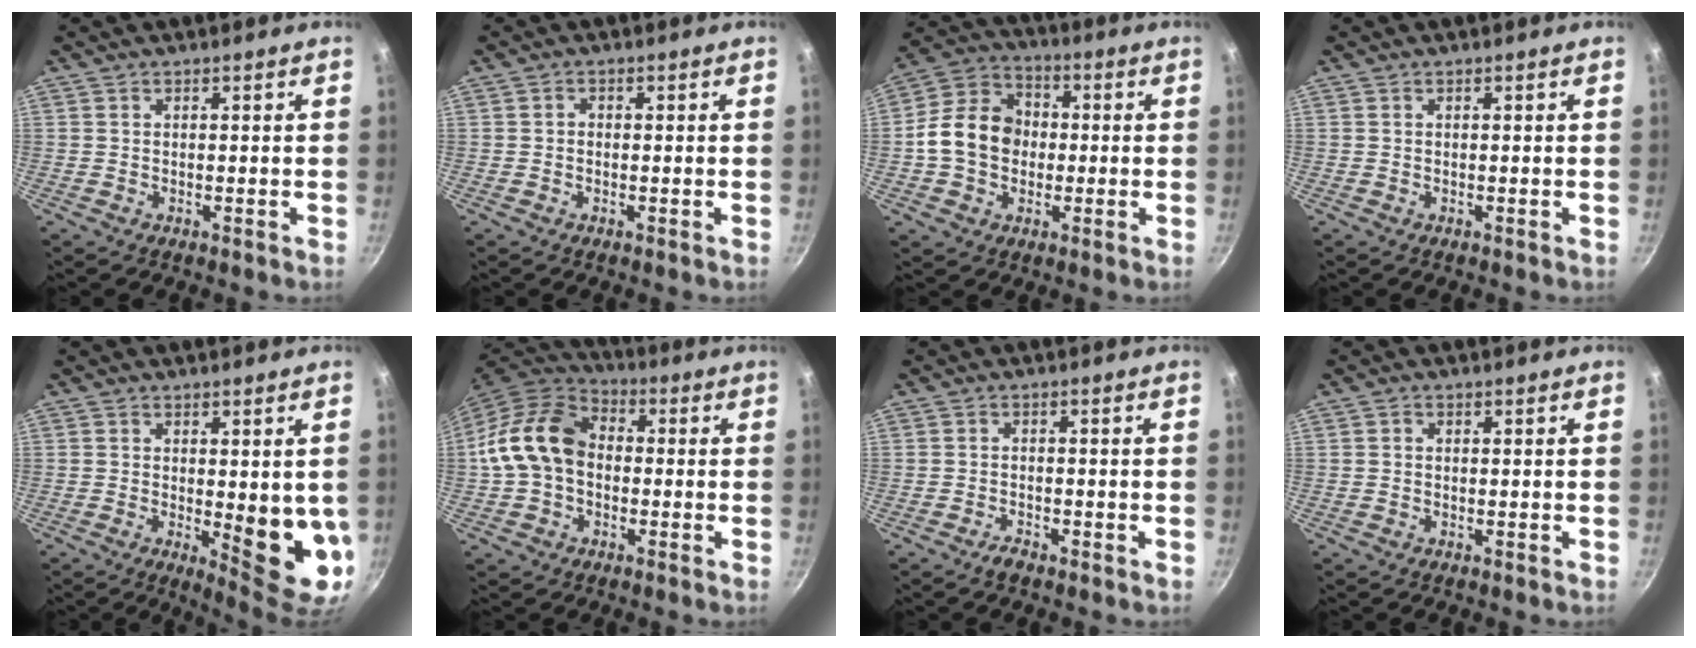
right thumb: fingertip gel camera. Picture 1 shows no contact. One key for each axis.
{"total": 1.0, "fx": -0.1, "fy": 0.9, "fz": 0.5, "tx": -0.008, "ty": 0.005, "tz": -0.003}
{"total": 13.0, "fx": -0.7, "fy": 10.5, "fz": 7.5, "tx": -0.101, "ty": 0.027, "tz": -0.031}
{"total": 0.0}
{"total": 10.8, "fx": -0.3, "fy": 3.6, "fz": 10.1, "tx": -0.107, "ty": -0.027, "tz": 0.005}
{"total": 13.9, "fx": -0.4, "fy": 10.4, "fz": 9.1, "tx": -0.145, "ty": 0.035, "tz": -0.023}
{"total": 1.8, "fx": -1.4, "fy": 0.7, "fz": 0.9, "tx": -0.018, "ty": 0.013, "tz": -0.028}
{"total": 0.7, "fx": 0.0, "fy": 0.6, "fz": 0.3, "tx": -0.004, "ty": 0.004, "tz": 0.000}